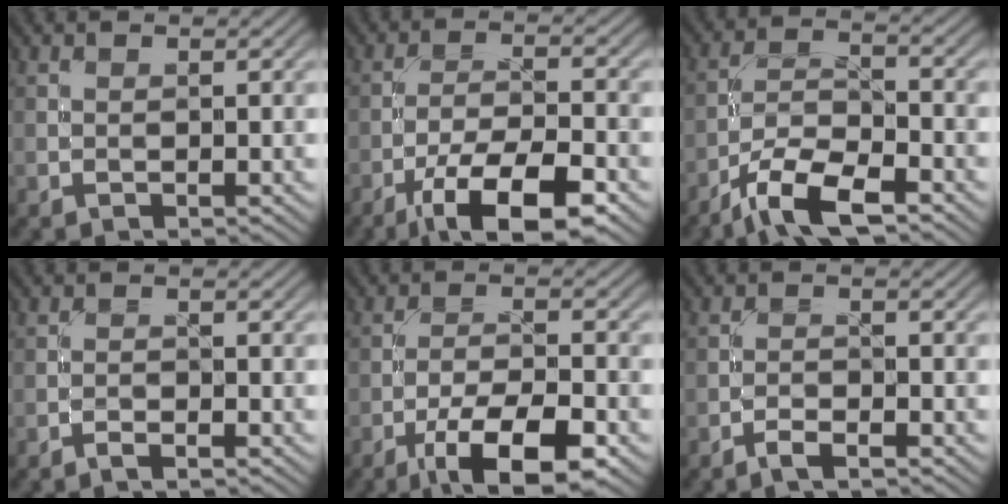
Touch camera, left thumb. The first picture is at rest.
{"total": 11.3, "force": [-7.0, 3.3, 8.2], "torque": [-0.147, -0.003, -0.124]}
{"total": 8.9, "force": [-6.2, 2.6, 5.8], "torque": [-0.107, 0.002, -0.126]}
{"total": 1.0, "force": [-0.9, 0.0, 0.4], "torque": [-0.009, 0.001, -0.020]}
{"total": 10.1, "force": [-6.0, 3.1, 7.5], "torque": [-0.132, -0.004, -0.105]}
{"total": 1.8, "force": [-1.5, 0.2, 0.9], "torque": [-0.022, 0.001, -0.034]}